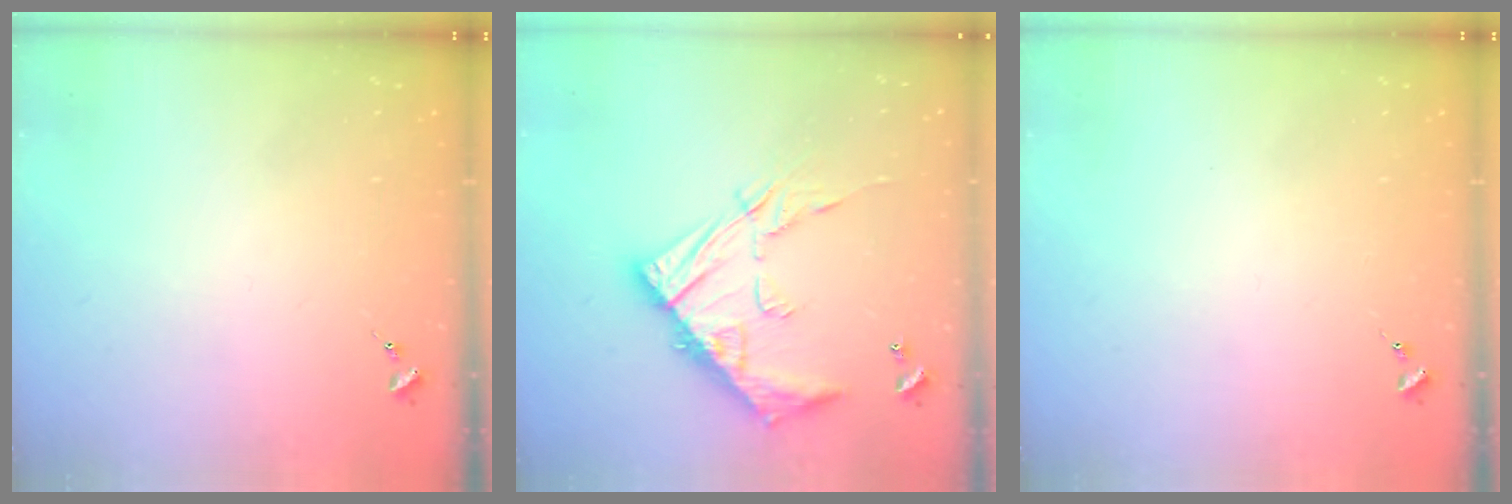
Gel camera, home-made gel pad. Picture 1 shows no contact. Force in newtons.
{"total": 17.3, "press": 17.3, "slide": 1.4}
{"total": 0.0}